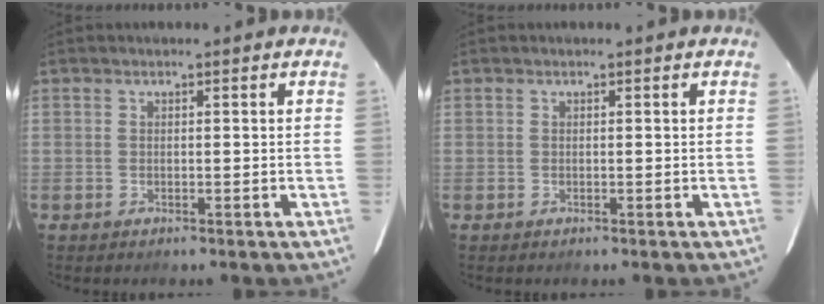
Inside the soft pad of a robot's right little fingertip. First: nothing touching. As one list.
[{"total": 0.0}]